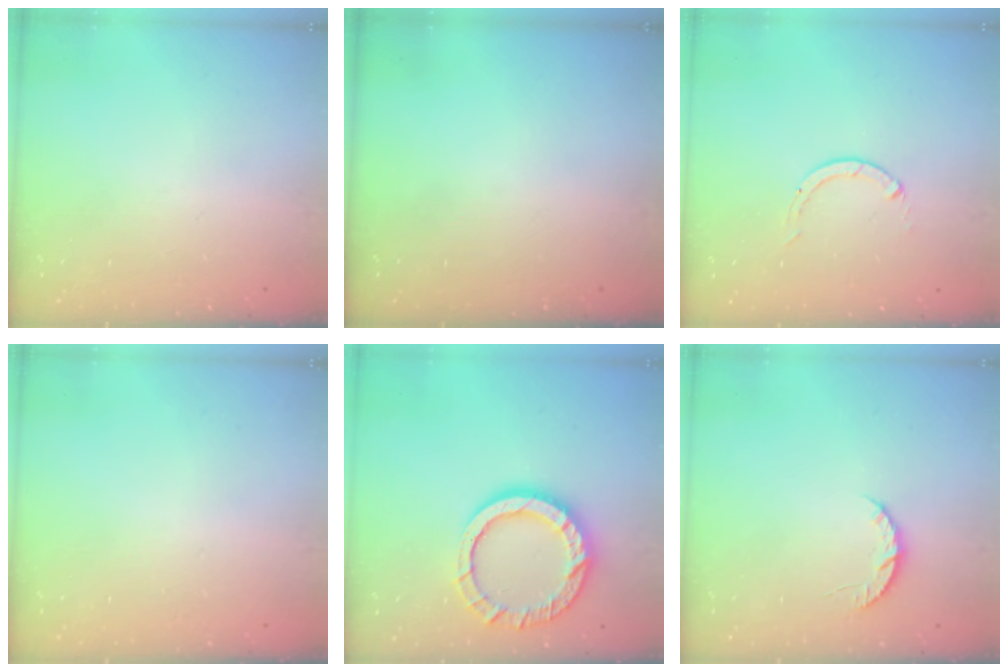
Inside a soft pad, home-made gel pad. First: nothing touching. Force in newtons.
{"total": 0.0}
{"total": 0.0}
{"total": 2.7, "press": 2.7, "slide": 0.2}
{"total": 14.1, "press": 14.1, "slide": 1.3}
{"total": 5.0, "press": 4.9, "slide": 0.6}